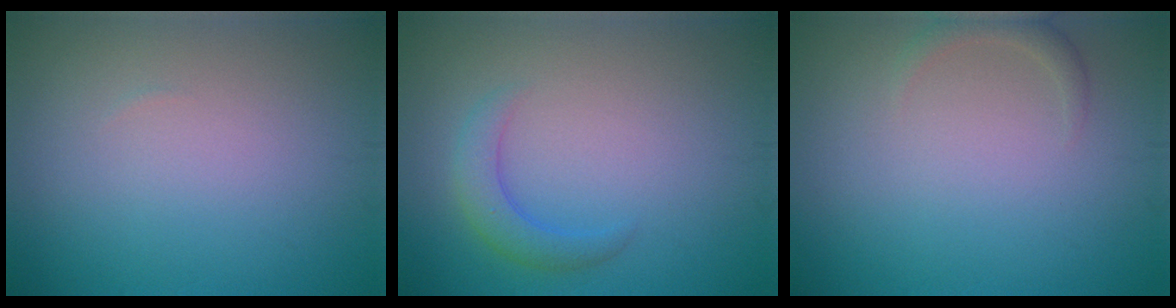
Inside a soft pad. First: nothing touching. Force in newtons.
{"total": 2.5, "press": 2.5, "slide": 0.2}
{"total": 1.2, "press": 1.2, "slide": 0.2}